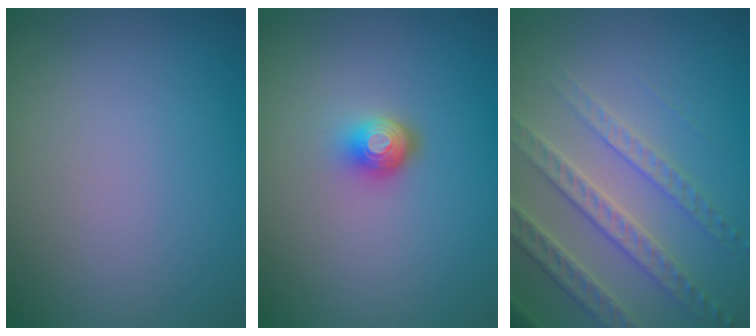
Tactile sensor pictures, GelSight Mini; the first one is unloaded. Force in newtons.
{"total": 2.3, "press": 1.5, "slide": 1.7}
{"total": 4.1, "press": 3.9, "slide": 1.3}